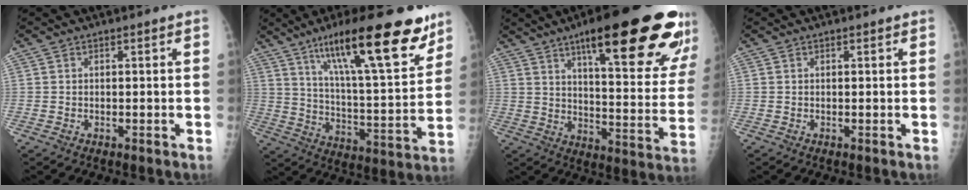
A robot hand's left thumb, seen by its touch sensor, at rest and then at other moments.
{"total": 23.7, "force": [14.7, 5.5, 17.8], "torque": [-0.252, -0.054, 0.235]}
{"total": 27.9, "force": [16.4, 6.0, 21.7], "torque": [-0.271, -0.046, 0.234]}
{"total": 0.0}